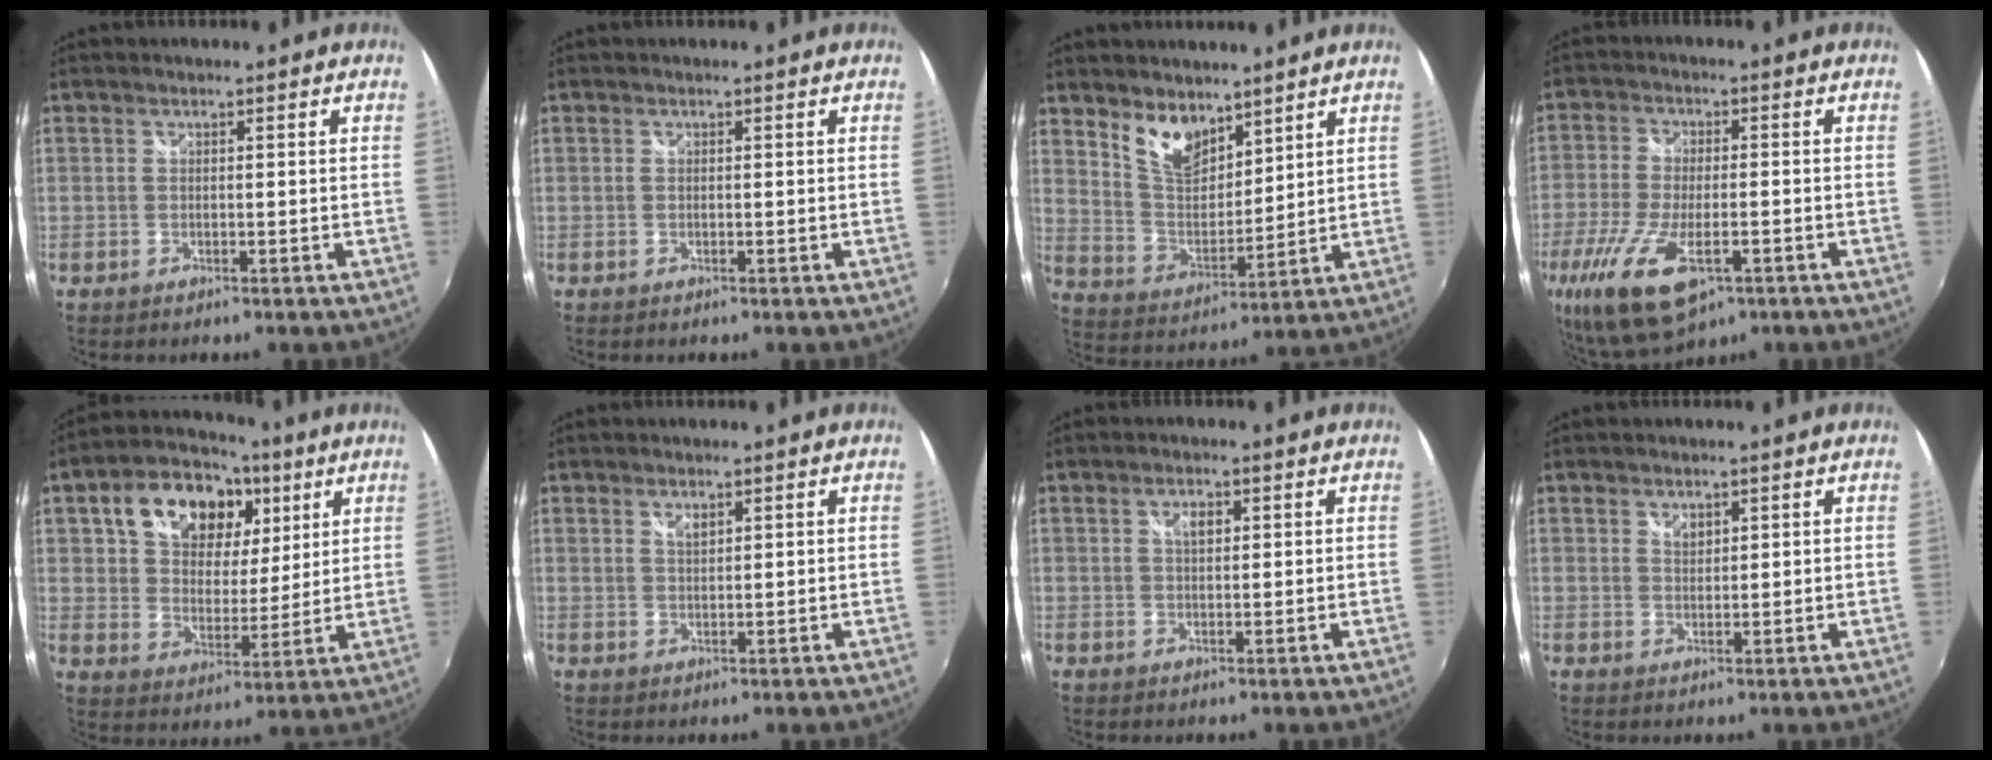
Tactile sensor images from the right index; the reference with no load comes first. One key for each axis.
{"total": 0.0}
{"total": 9.4, "fx": 6.7, "fy": 4.7, "fz": 4.7, "tx": -0.082, "ty": 0.000, "tz": 0.133}
{"total": 16.4, "fx": -7.2, "fy": 6.8, "fz": 13.0, "tx": -0.284, "ty": -0.052, "tz": -0.124}
{"total": 18.9, "fx": 8.5, "fy": 12.1, "fz": 11.7, "tx": -0.232, "ty": 0.052, "tz": 0.144}
{"total": 1.7, "fx": 1.2, "fy": 0.6, "fz": 1.1, "tx": -0.017, "ty": 0.000, "tz": 0.021}
{"total": 2.3, "fx": 0.9, "fy": 1.3, "fz": 1.7, "tx": -0.029, "ty": 0.004, "tz": 0.014}
{"total": 1.9, "fx": 1.2, "fy": 1.3, "fz": 0.8, "tx": -0.008, "ty": 0.001, "tz": 0.021}